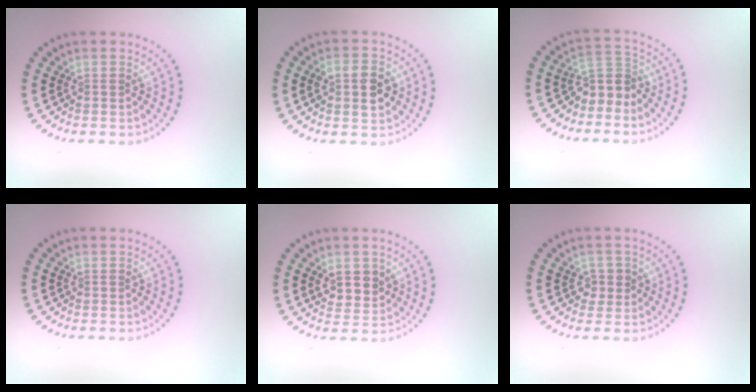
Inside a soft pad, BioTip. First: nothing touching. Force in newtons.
{"total": 3.8, "press": 3.7, "slide": 0.3}
{"total": 2.9, "press": 2.1, "slide": 2.0}
{"total": 0.0}
{"total": 2.6, "press": 2.4, "slide": 0.9}
{"total": 1.2, "press": 1.1, "slide": 0.4}